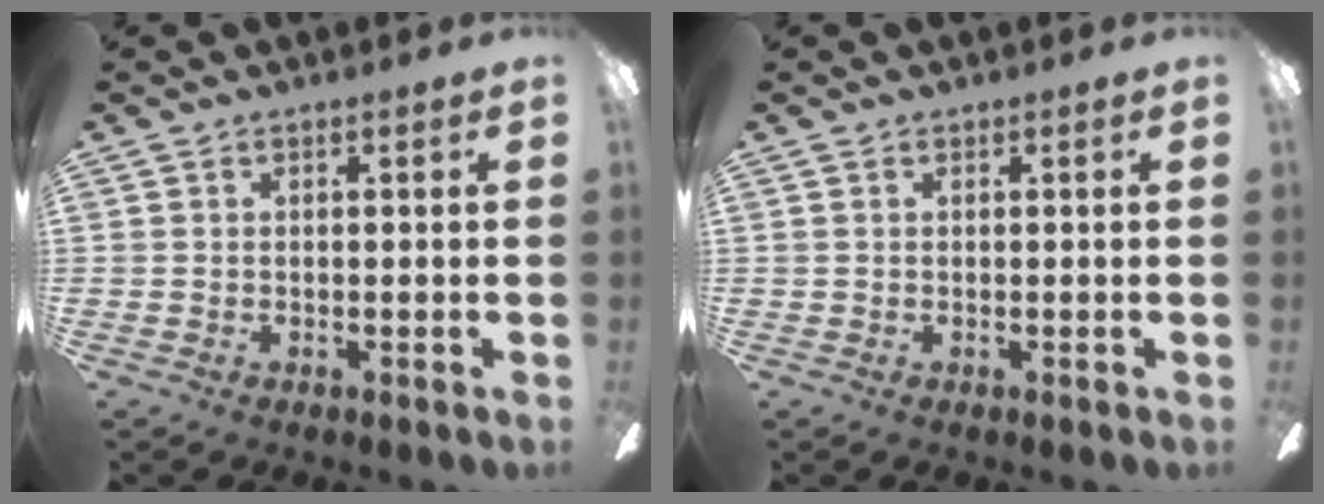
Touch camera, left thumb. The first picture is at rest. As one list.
[{"total": 0.0}]